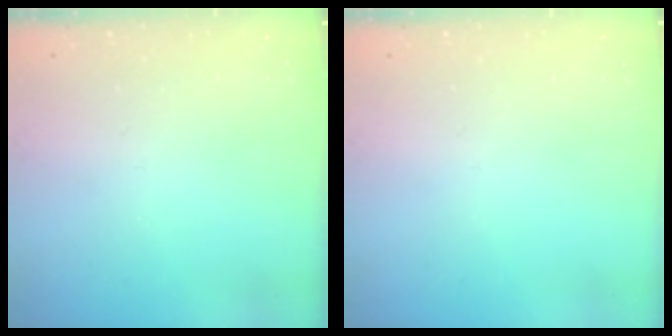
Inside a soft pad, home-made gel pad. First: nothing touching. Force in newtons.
{"total": 0.0}